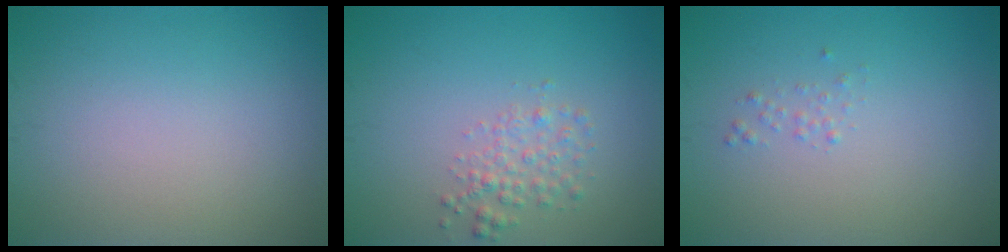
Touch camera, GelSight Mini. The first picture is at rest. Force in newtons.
{"total": 2.0, "press": 2.0, "slide": 0.1}
{"total": 0.6, "press": 0.6, "slide": 0.0}